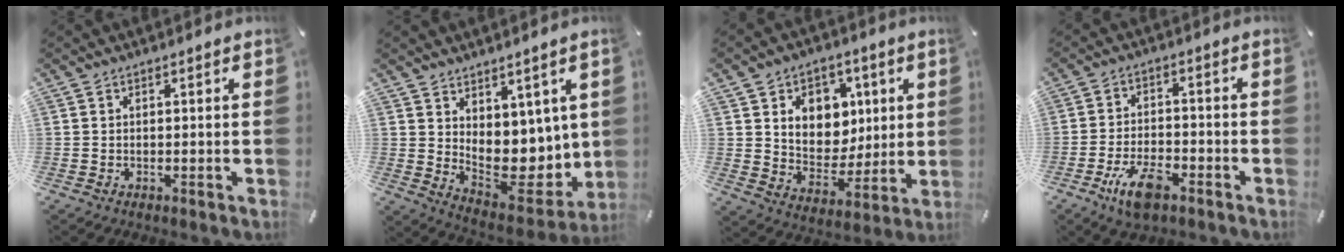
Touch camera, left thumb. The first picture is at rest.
{"total": 9.1, "force": [3.2, 7.1, 4.6], "torque": [-0.054, -0.051, 0.078]}
{"total": 10.6, "force": [3.7, 9.4, 3.3], "torque": [-0.051, -0.026, 0.072]}
{"total": 8.9, "force": [-5.1, 4.2, 6.1], "torque": [-0.127, 0.016, -0.093]}